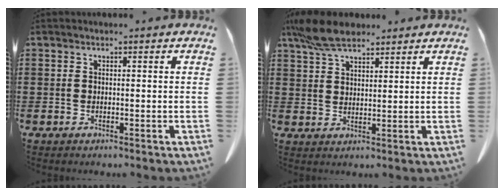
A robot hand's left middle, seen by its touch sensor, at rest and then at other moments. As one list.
[{"total": 7.2, "force": [5.6, 2.4, 3.8], "torque": [-0.091, -0.005, 0.107]}]